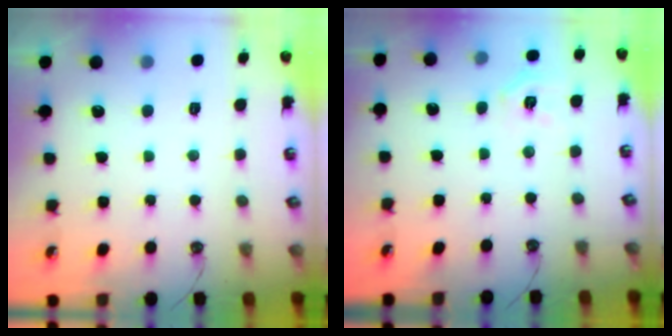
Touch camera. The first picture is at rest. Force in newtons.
{"total": 5.6, "press": 5.6, "slide": 0.1}